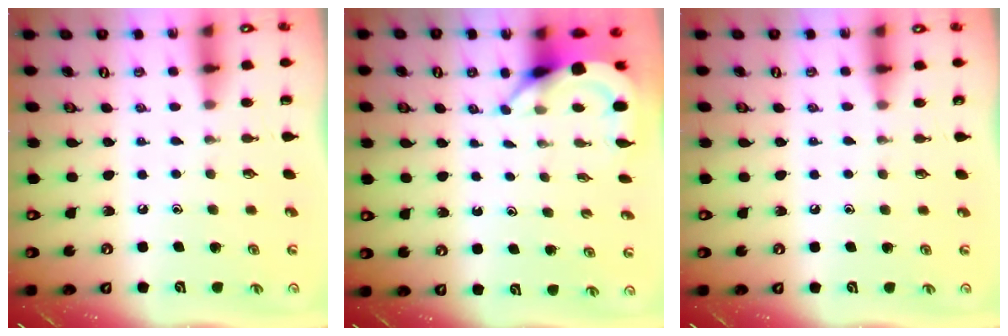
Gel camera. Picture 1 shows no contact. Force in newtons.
{"total": 3.8, "press": 3.8, "slide": 0.1}
{"total": 3.9, "press": 3.9, "slide": 0.5}